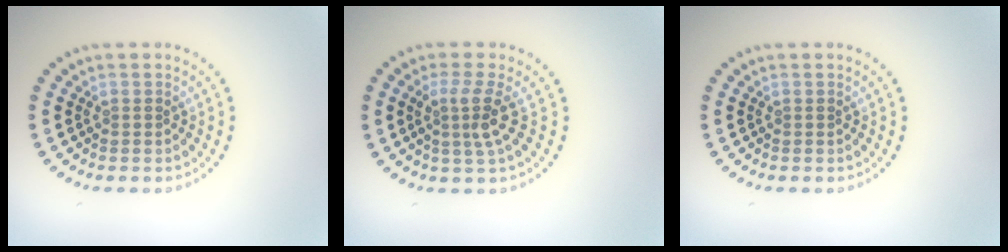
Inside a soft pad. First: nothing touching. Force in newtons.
{"total": 2.8, "press": 2.0, "slide": 2.0}
{"total": 0.0}